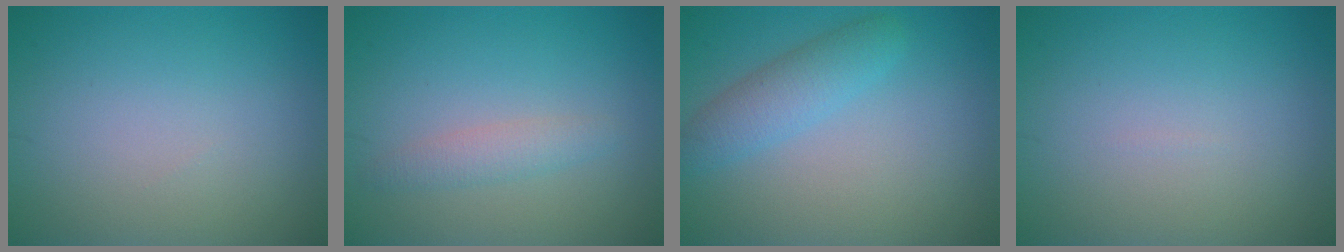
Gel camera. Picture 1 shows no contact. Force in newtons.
{"total": 1.8, "press": 1.8, "slide": 0.1}
{"total": 3.1, "press": 3.1, "slide": 0.1}
{"total": 0.0}